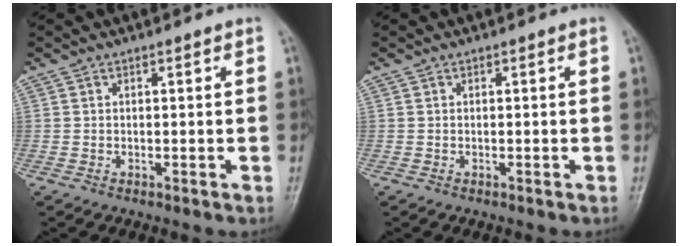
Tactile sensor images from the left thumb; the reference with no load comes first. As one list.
[{"total": 0.0}]